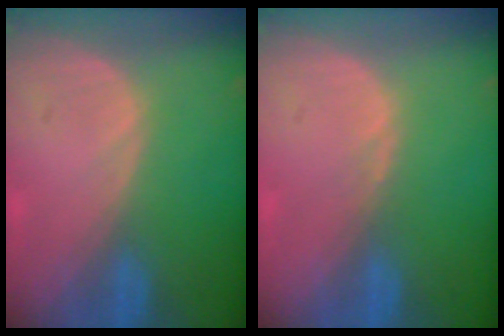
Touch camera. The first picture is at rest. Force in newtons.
{"total": 0.6, "press": 0.5, "slide": 0.3}